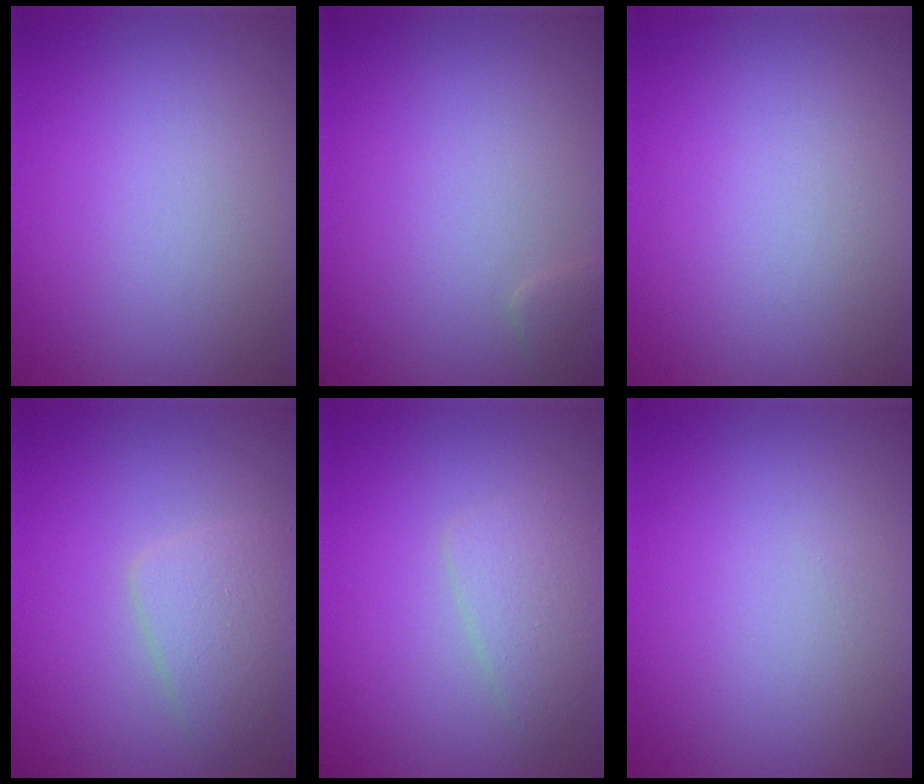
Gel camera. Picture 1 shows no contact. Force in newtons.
{"total": 0.8, "press": 0.8, "slide": 0.0}
{"total": 0.0}
{"total": 2.7, "press": 2.7, "slide": 0.1}
{"total": 2.3, "press": 2.3, "slide": 0.0}
{"total": 0.0}